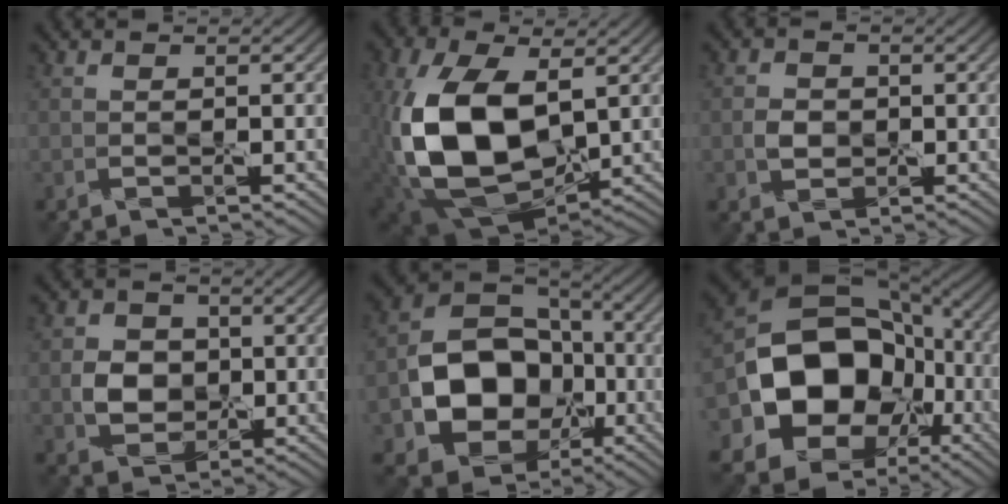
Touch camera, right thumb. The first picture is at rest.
{"total": 12.3, "force": [0.3, 7.6, 9.7], "torque": [-0.234, -0.006, 0.015]}
{"total": 1.4, "force": [0.0, 1.3, 0.4], "torque": [-0.002, 0.005, -0.006]}
{"total": 3.4, "force": [0.2, 3.2, 1.1], "torque": [-0.020, 0.006, -0.006]}
{"total": 12.7, "force": [-3.3, 10.1, 7.0], "torque": [-0.127, -0.027, -0.063]}
{"total": 15.0, "force": [-2.4, 12.1, 8.5], "torque": [-0.163, -0.017, -0.037]}